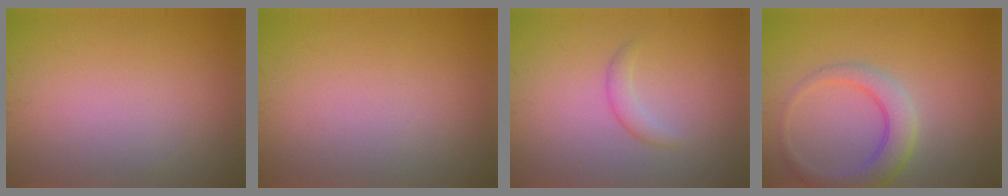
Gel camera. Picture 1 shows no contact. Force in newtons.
{"total": 0.0}
{"total": 1.4, "press": 1.4, "slide": 0.0}
{"total": 4.0, "press": 4.0, "slide": 0.3}